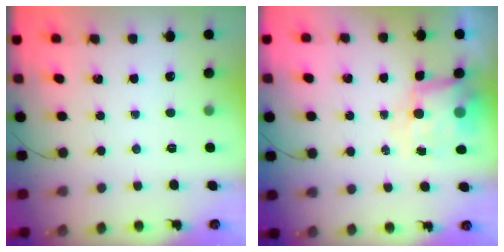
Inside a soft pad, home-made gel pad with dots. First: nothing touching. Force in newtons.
{"total": 6.8, "press": 6.5, "slide": 1.9}